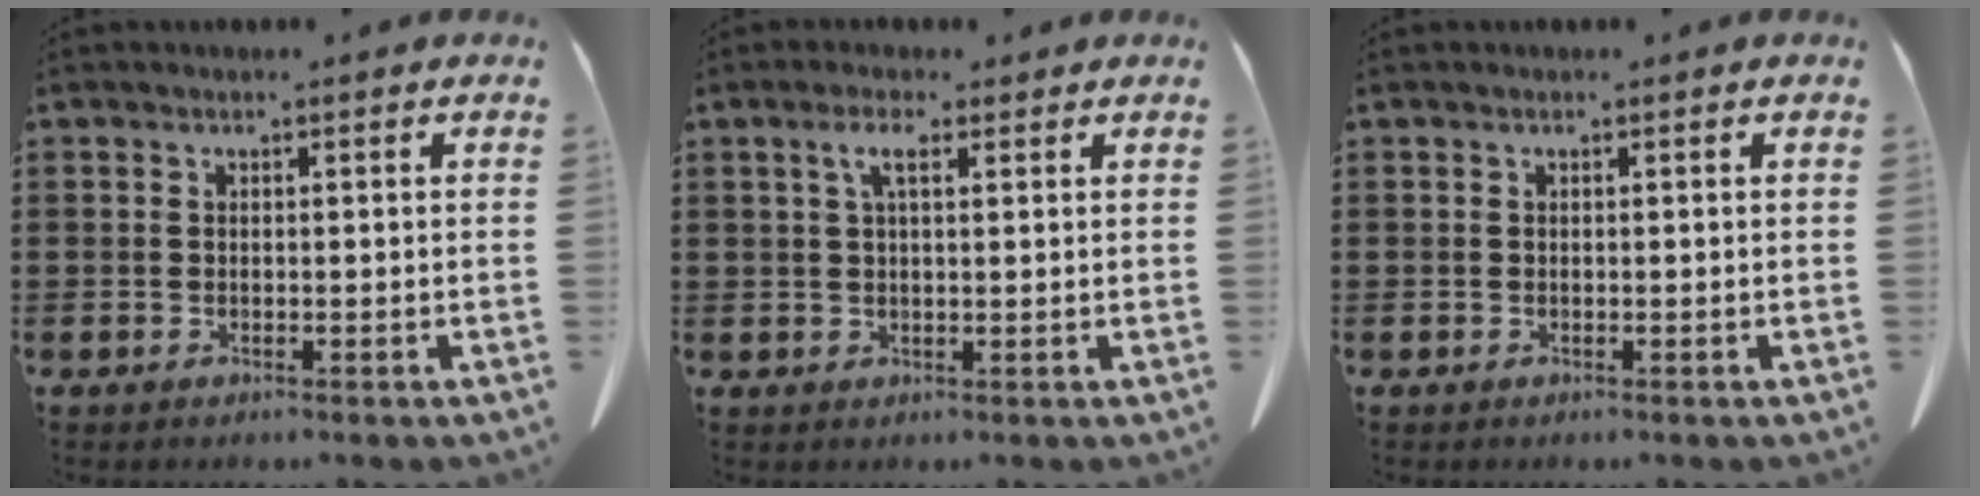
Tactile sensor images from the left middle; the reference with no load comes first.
{"total": 3.6, "force": [1.8, 1.1, 2.9], "torque": [-0.064, 0.008, 0.030]}
{"total": 0.0}